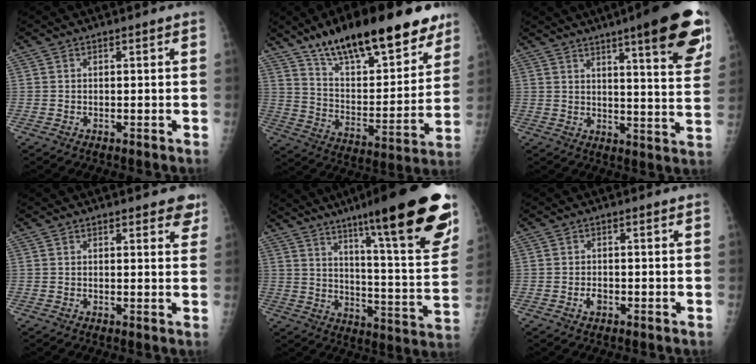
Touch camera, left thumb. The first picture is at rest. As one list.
[{"total": 26.8, "force": [18.8, 9.4, 16.7], "torque": [-0.220, -0.066, 0.299]}, {"total": 18.4, "force": [10.9, 3.0, 14.5], "torque": [-0.166, -0.048, 0.138]}, {"total": 4.2, "force": [2.8, 1.7, 2.5], "torque": [-0.001, -0.010, 0.030]}, {"total": 26.7, "force": [16.5, 3.4, 20.7], "torque": [-0.278, -0.064, 0.242]}, {"total": 1.6, "force": [-0.7, 1.0, 1.1], "torque": [-0.018, 0.002, -0.012]}]